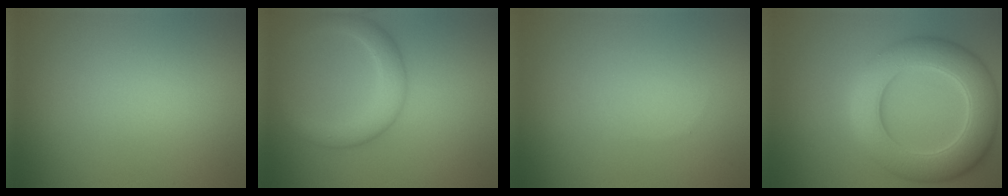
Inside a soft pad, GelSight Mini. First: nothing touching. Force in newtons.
{"total": 4.0, "press": 4.0, "slide": 0.4}
{"total": 0.0}
{"total": 8.5, "press": 8.4, "slide": 0.4}